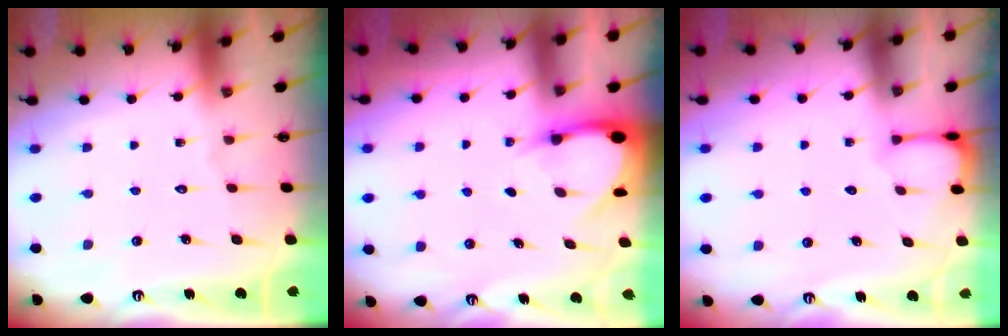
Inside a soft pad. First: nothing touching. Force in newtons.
{"total": 3.6, "press": 3.6, "slide": 0.3}
{"total": 1.6, "press": 1.6, "slide": 0.1}